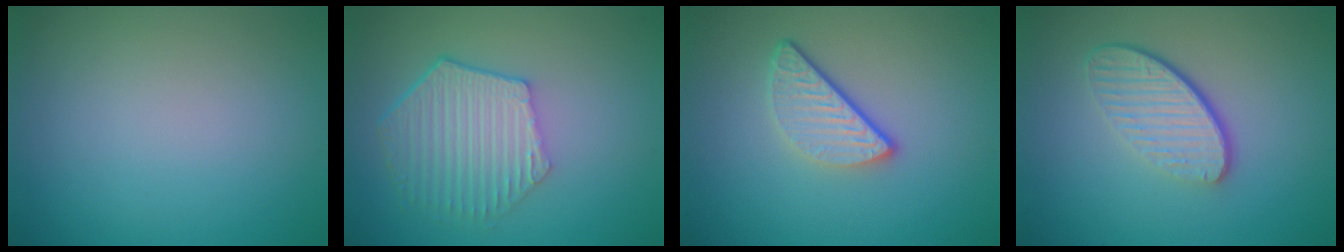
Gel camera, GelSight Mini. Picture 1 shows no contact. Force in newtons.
{"total": 5.9, "press": 4.4, "slide": 3.8}
{"total": 3.4, "press": 2.6, "slide": 2.2}
{"total": 4.6, "press": 3.1, "slide": 3.3}